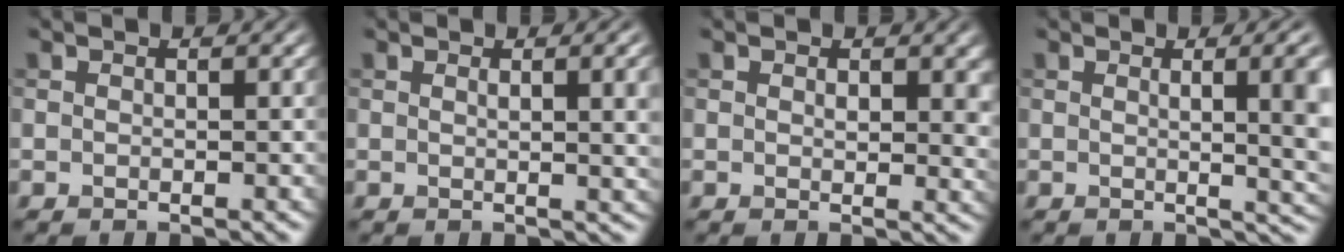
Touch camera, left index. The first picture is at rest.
{"total": 5.1, "force": [1.1, 2.0, 4.5], "torque": [-0.029, 0.008, 0.017]}
{"total": 3.2, "force": [0.8, 1.8, 2.5], "torque": [-0.028, -0.004, 0.014]}
{"total": 8.1, "force": [1.0, 3.4, 7.3], "torque": [-0.035, 0.010, 0.010]}